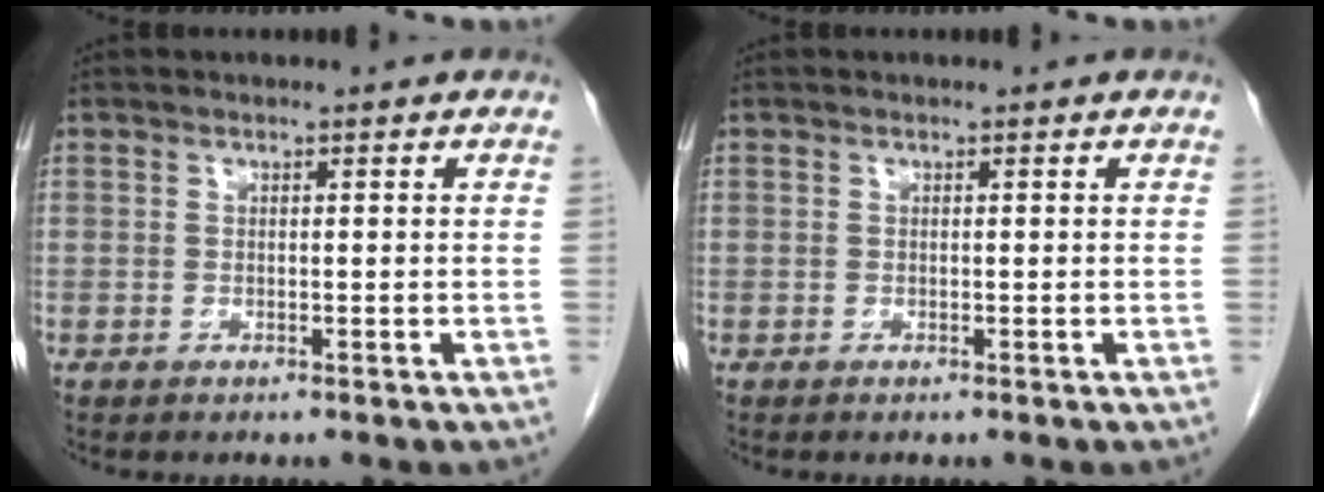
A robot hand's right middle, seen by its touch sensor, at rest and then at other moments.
{"total": 0.0}